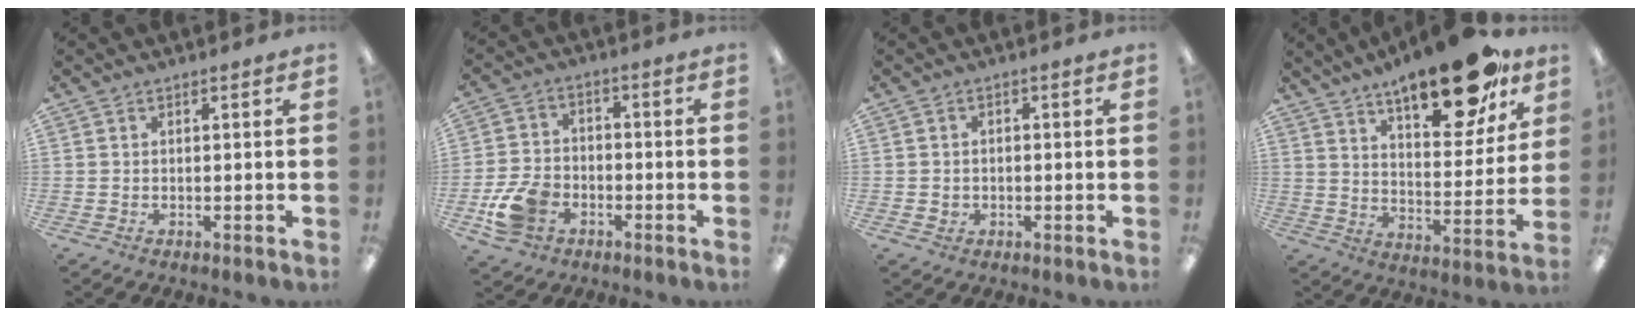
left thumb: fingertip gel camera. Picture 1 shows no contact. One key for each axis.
{"total": 9.8, "fx": -4.3, "fy": 7.1, "fz": 5.1, "tx": -0.113, "ty": 0.024, "tz": -0.076}
{"total": 1.8, "fx": -0.4, "fy": 1.7, "fz": 0.5, "tx": -0.010, "ty": 0.004, "tz": -0.011}
{"total": 20.4, "fx": 14.8, "fy": 7.4, "fz": 11.9, "tx": -0.164, "ty": -0.089, "tz": 0.241}